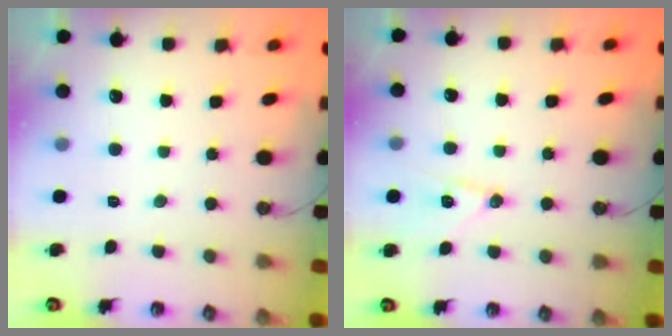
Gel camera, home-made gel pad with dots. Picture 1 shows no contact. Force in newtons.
{"total": 11.5, "press": 11.5, "slide": 0.2}